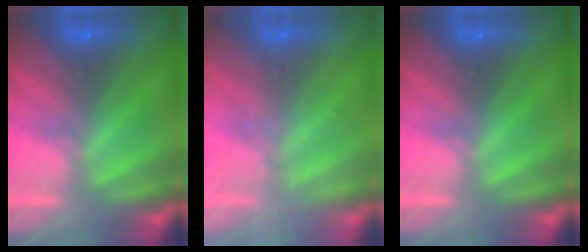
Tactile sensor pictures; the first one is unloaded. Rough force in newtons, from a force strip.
{"total": 1.7}
{"total": 0.0}